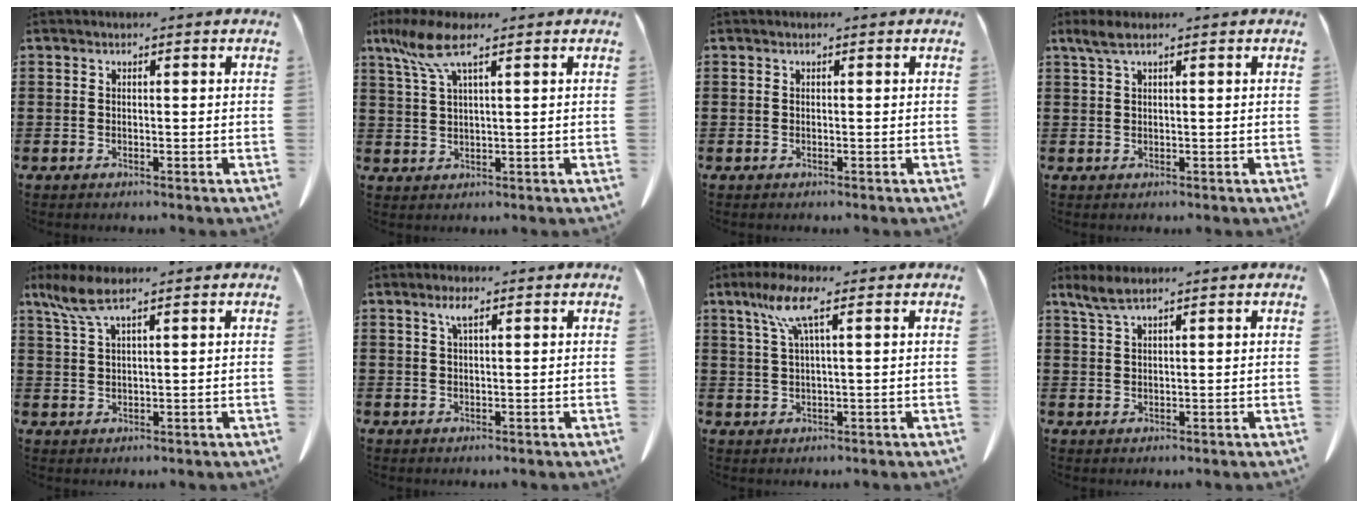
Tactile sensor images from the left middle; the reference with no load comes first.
{"total": 6.6, "force": [3.6, 1.4, 5.3], "torque": [-0.127, -0.001, 0.061]}
{"total": 0.0}
{"total": 2.2, "force": [1.3, 0.4, 1.7], "torque": [-0.036, 0.001, 0.024]}
{"total": 5.2, "force": [3.3, 1.0, 3.9], "torque": [-0.090, -0.004, 0.058]}
{"total": 2.9, "force": [1.3, 0.6, 2.5], "torque": [-0.054, 0.007, 0.021]}
{"total": 6.6, "force": [3.2, 0.7, 5.7], "torque": [-0.127, 0.004, 0.052]}
{"total": 3.0, "force": [2.1, 0.5, 2.0], "torque": [-0.044, 0.000, 0.040]}